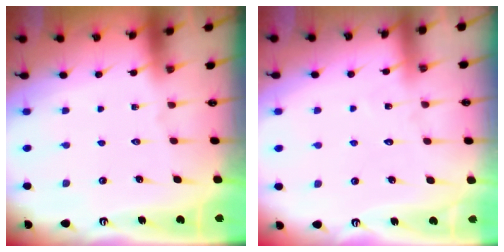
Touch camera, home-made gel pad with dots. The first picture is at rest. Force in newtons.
{"total": 5.7, "press": 5.7, "slide": 0.5}